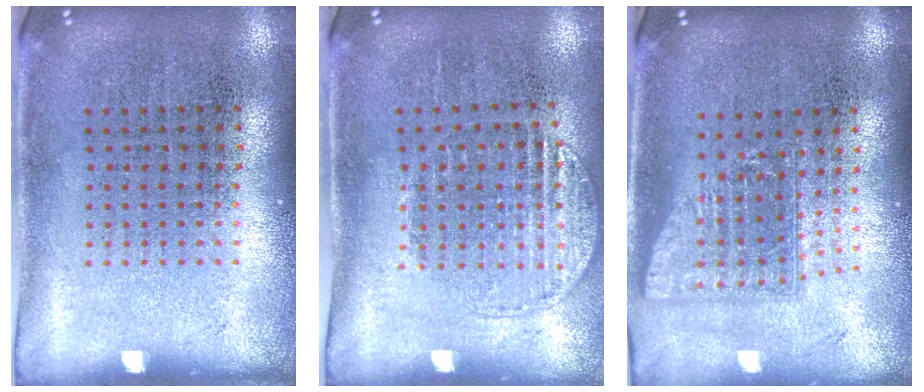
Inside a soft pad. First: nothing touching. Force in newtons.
{"total": 1.3, "press": 1.1, "slide": 0.7}
{"total": 1.6, "press": 1.2, "slide": 1.0}